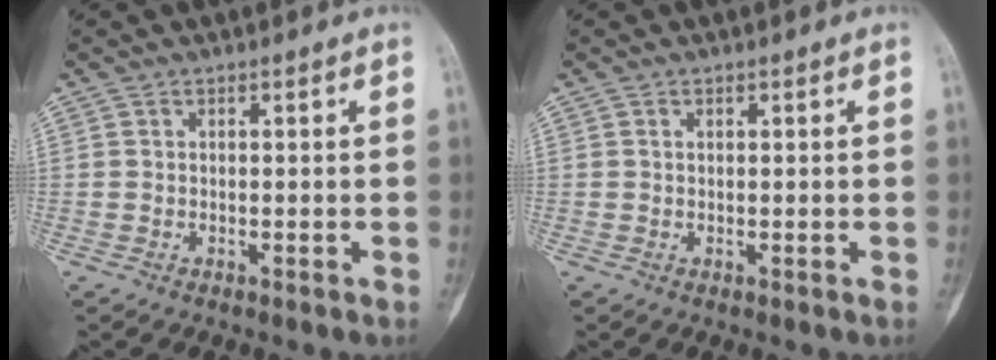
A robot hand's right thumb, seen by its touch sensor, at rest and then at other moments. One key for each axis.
{"total": 0.5, "fx": 0.2, "fy": 0.4, "fz": 0.3, "tx": -0.007, "ty": 0.001, "tz": 0.004}